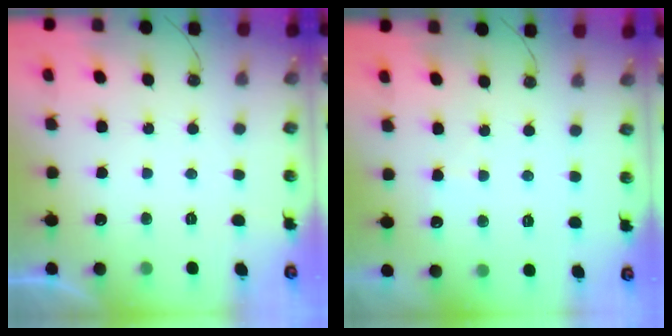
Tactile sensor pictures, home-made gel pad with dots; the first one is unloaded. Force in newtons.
{"total": 3.4, "press": 3.4, "slide": 0.3}